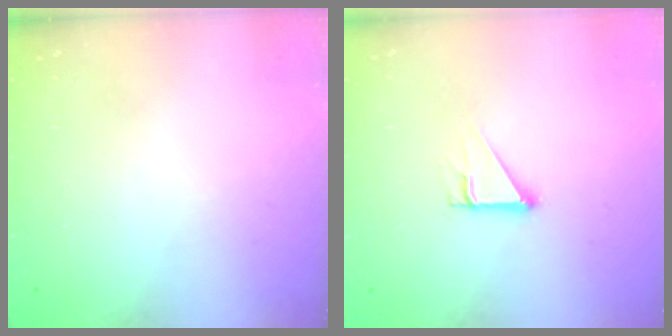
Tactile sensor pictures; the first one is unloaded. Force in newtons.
{"total": 2.7, "press": 2.7, "slide": 0.1}